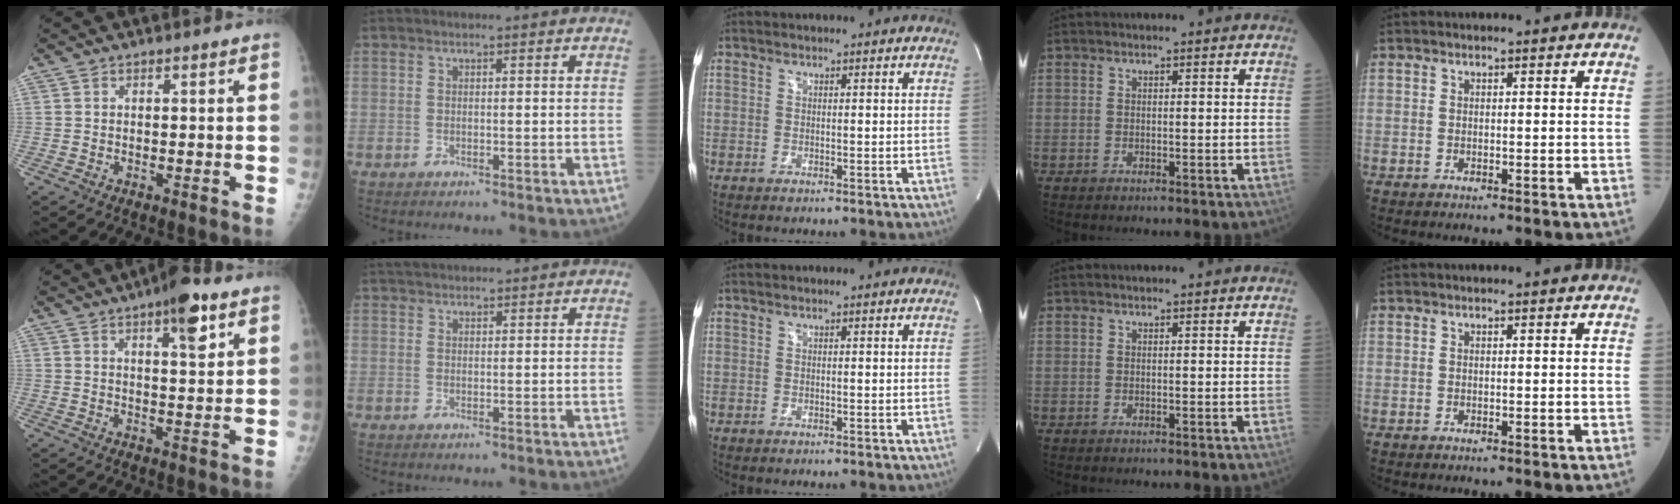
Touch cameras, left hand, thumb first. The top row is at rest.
{"thumb": {"total": 8.4, "force": [4.6, 2.5, 6.5], "torque": [-0.080, -0.020, 0.064]}, "index": {"total": 5.3, "force": [4.8, 1.1, 2.0], "torque": [-0.023, 0.038, 0.077]}}